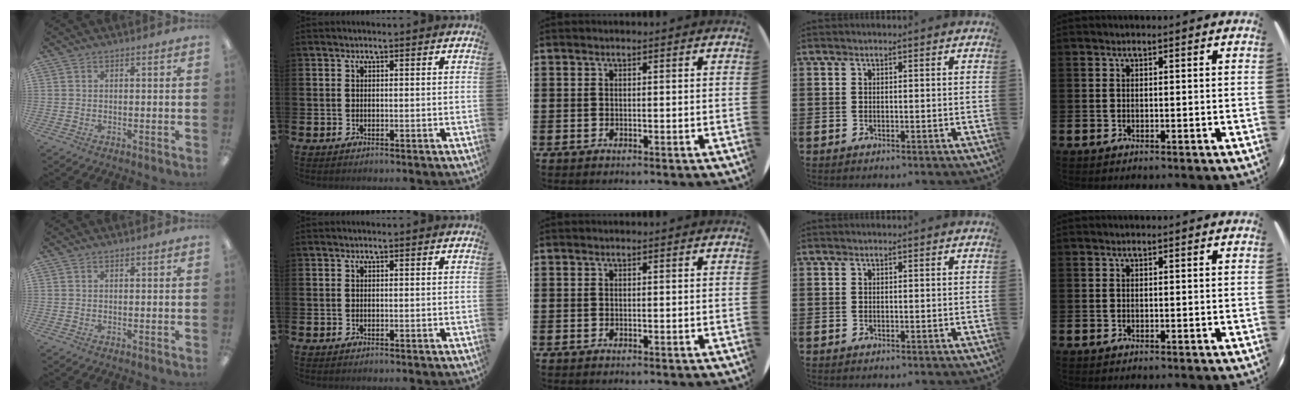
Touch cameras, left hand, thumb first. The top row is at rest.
{}